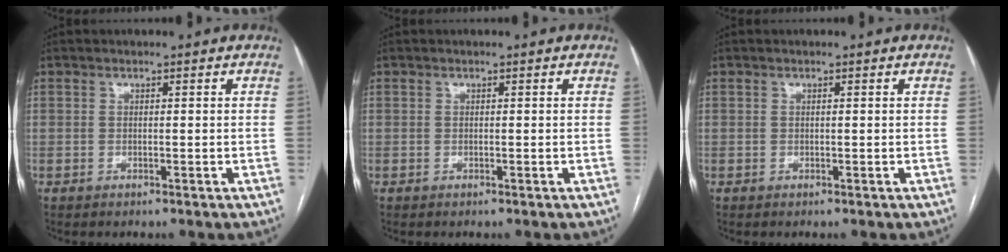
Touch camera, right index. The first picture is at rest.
{"total": 0.0}
{"total": 0.0}